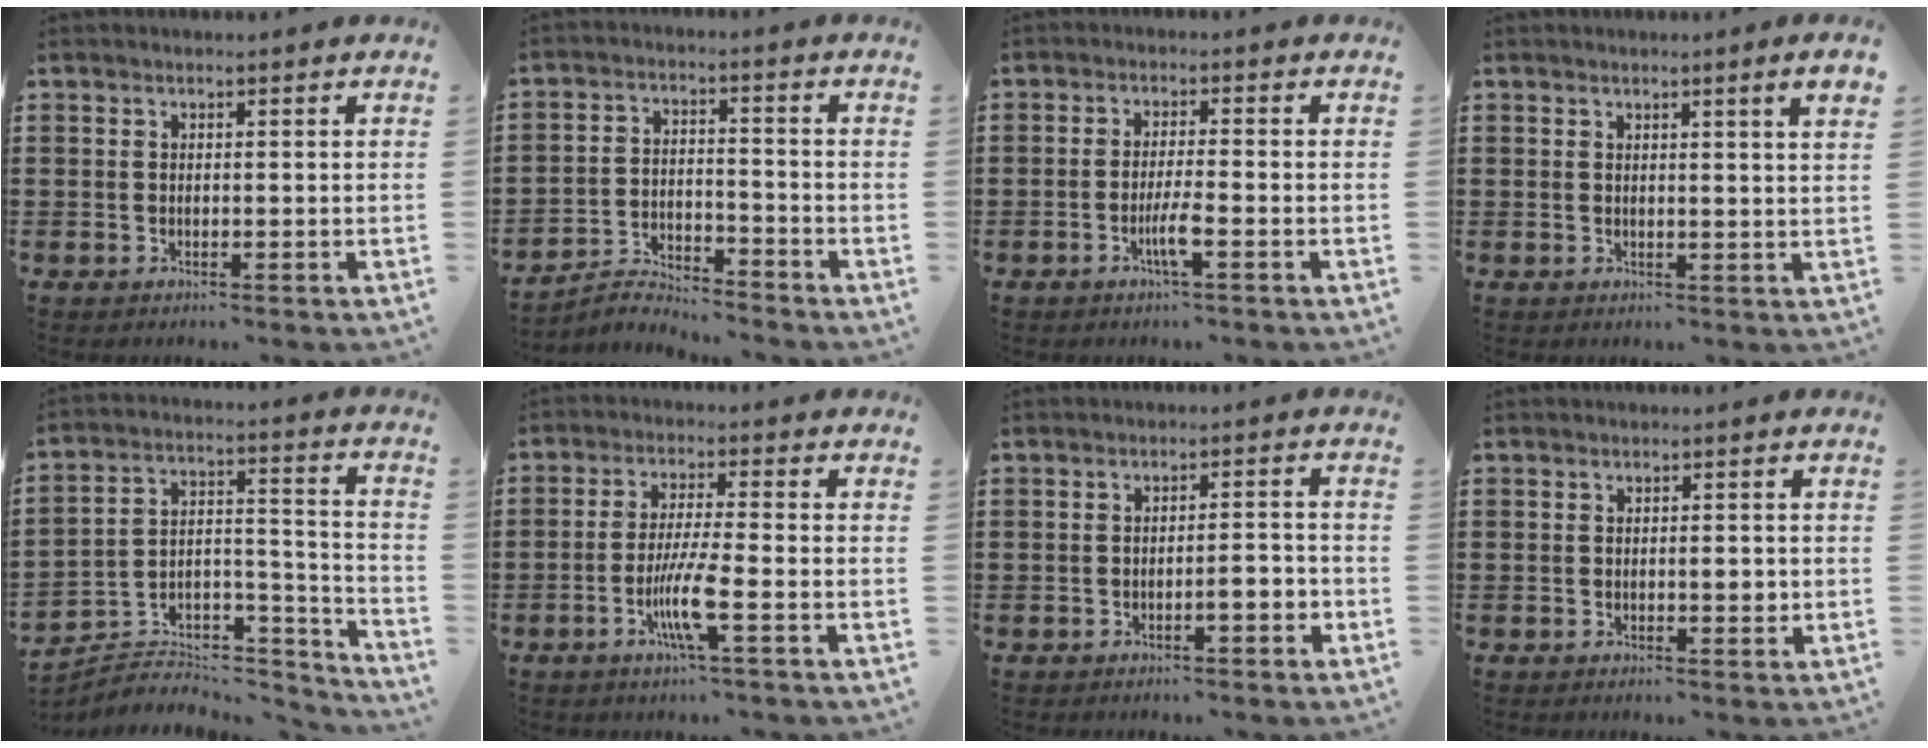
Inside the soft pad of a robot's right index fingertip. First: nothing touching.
{"total": 3.9, "force": [-3.9, 0.2, 0.3], "torque": [-0.013, 0.007, -0.081]}
{"total": 3.8, "force": [-1.8, 0.0, 3.3], "torque": [-0.064, -0.007, -0.036]}
{"total": 2.2, "force": [1.4, -0.5, 1.6], "torque": [-0.032, -0.005, 0.023]}
{"total": 4.3, "force": [-3.5, 2.3, 0.9], "torque": [-0.019, -0.001, -0.072]}
{"total": 7.2, "force": [-2.8, 0.4, 6.6], "torque": [-0.136, -0.018, -0.057]}
{"total": 3.0, "force": [-1.4, 0.6, 2.6], "torque": [-0.046, 0.003, -0.026]}
{"total": 1.8, "force": [-0.1, 0.5, 1.7], "torque": [-0.030, 0.001, -0.003]}